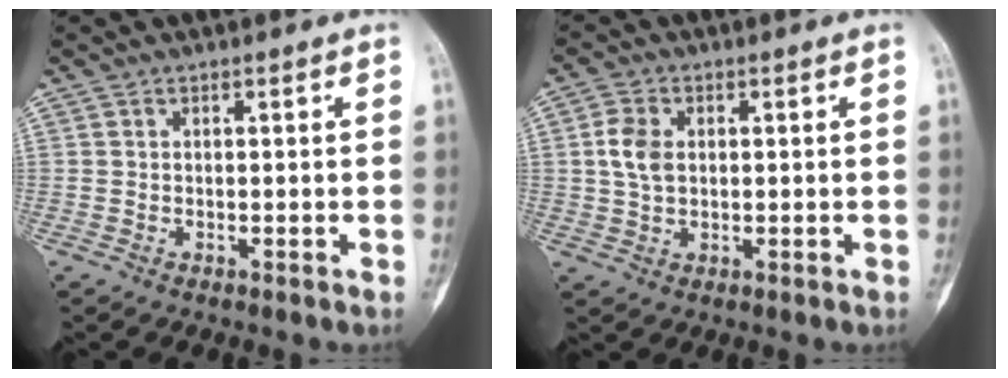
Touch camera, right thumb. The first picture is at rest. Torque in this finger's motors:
{"motor_torque": [-0.06, 0.01, 0.57, -0.26, 0.06]}